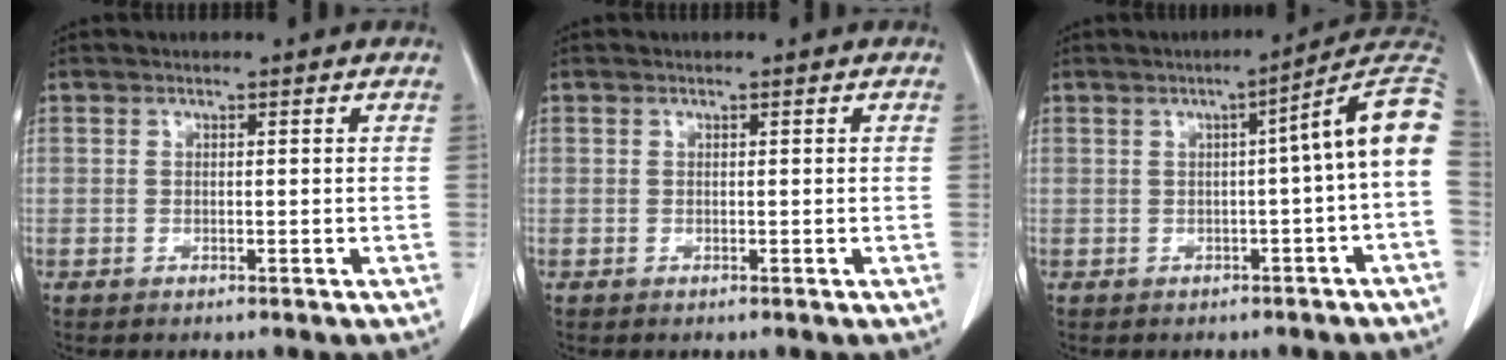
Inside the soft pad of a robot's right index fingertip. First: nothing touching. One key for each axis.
{"total": 0.0}
{"total": 8.5, "fx": -0.1, "fy": -0.5, "fz": 8.5, "tx": -0.098, "ty": 0.027, "tz": -0.012}